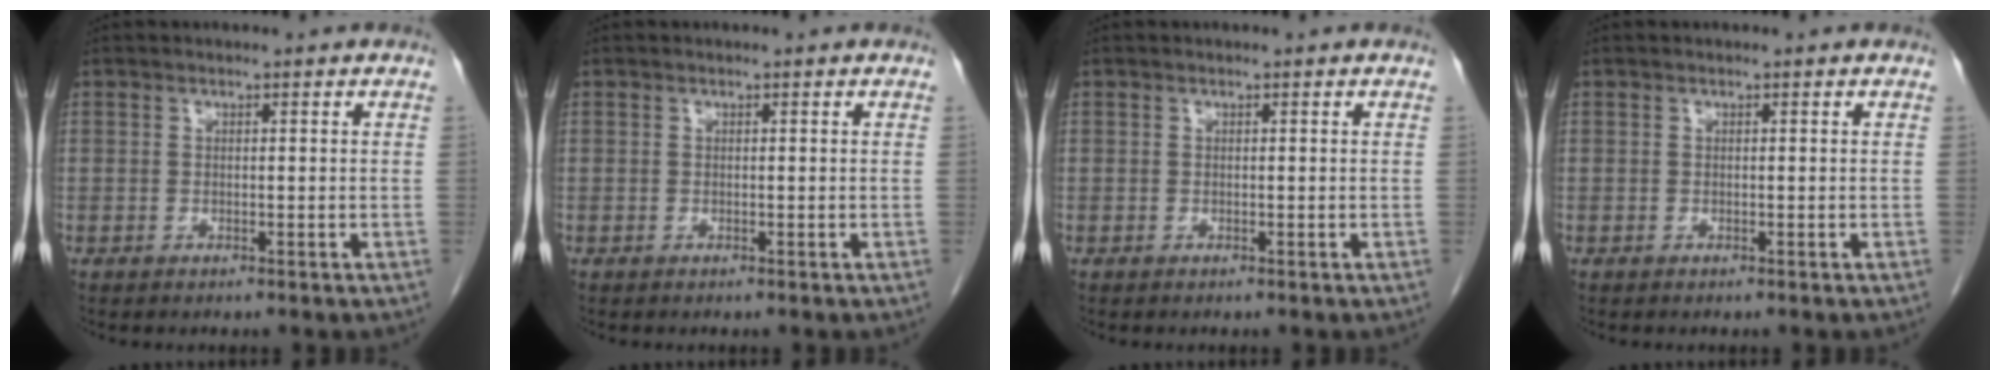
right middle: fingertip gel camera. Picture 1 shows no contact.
{"total": 0.0}
{"total": 0.0}
{"total": 0.0}